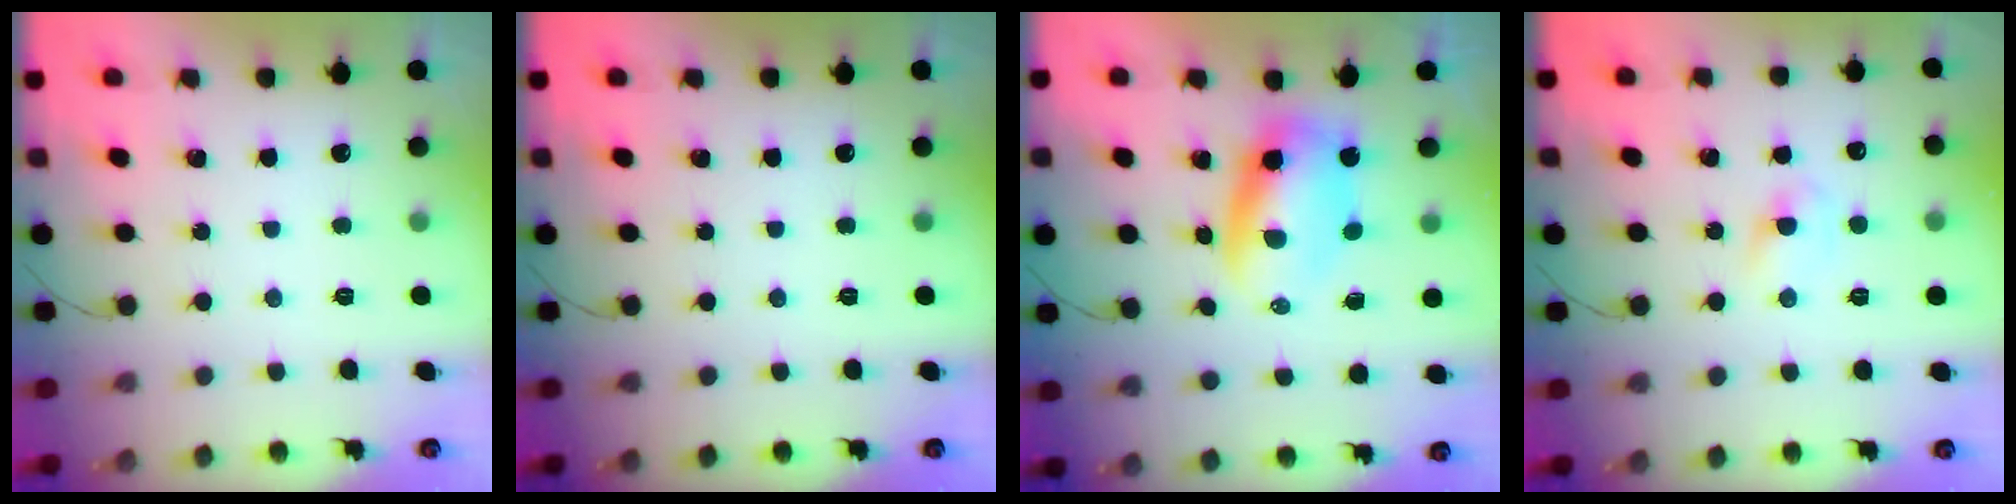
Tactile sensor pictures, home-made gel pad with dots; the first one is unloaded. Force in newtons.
{"total": 0.0}
{"total": 6.9, "press": 6.7, "slide": 1.6}
{"total": 3.0, "press": 2.7, "slide": 1.2}